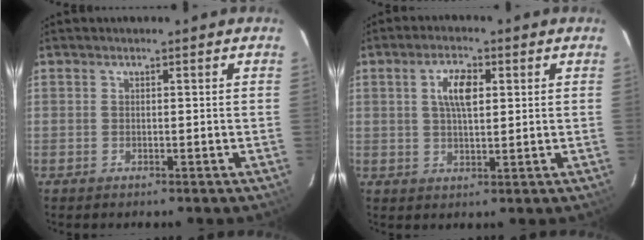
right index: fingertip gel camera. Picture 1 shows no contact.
{"total": 5.6, "force": [1.6, 2.3, 4.9], "torque": [-0.089, 0.010, 0.030]}